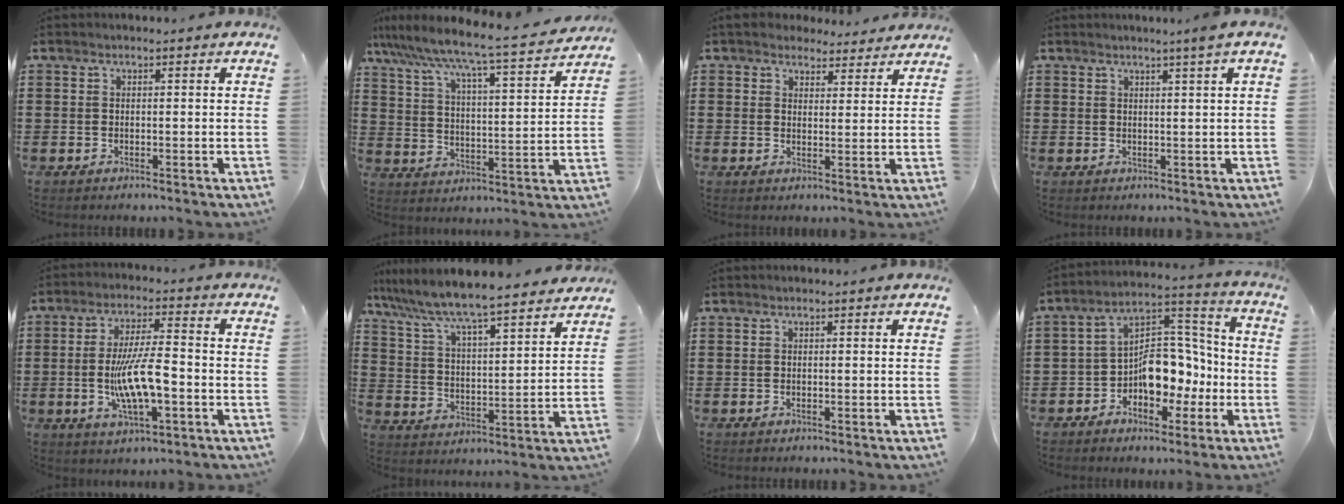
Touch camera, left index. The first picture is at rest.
{"total": 5.9, "force": [5.3, -0.4, 2.5], "torque": [-0.076, -0.050, 0.080]}
{"total": 3.9, "force": [3.5, 1.6, 0.3], "torque": [-0.012, -0.007, 0.064]}
{"total": 1.9, "force": [1.2, -0.8, 1.2], "torque": [-0.023, -0.008, 0.022]}
{"total": 9.7, "force": [-2.0, 2.7, 9.1], "torque": [-0.187, -0.005, -0.041]}
{"total": 6.5, "force": [6.1, -0.2, 2.2], "torque": [-0.074, -0.046, 0.099]}
{"total": 0.0}
{"total": 8.3, "force": [-2.3, 6.3, 5.0], "torque": [-0.091, -0.006, -0.048]}